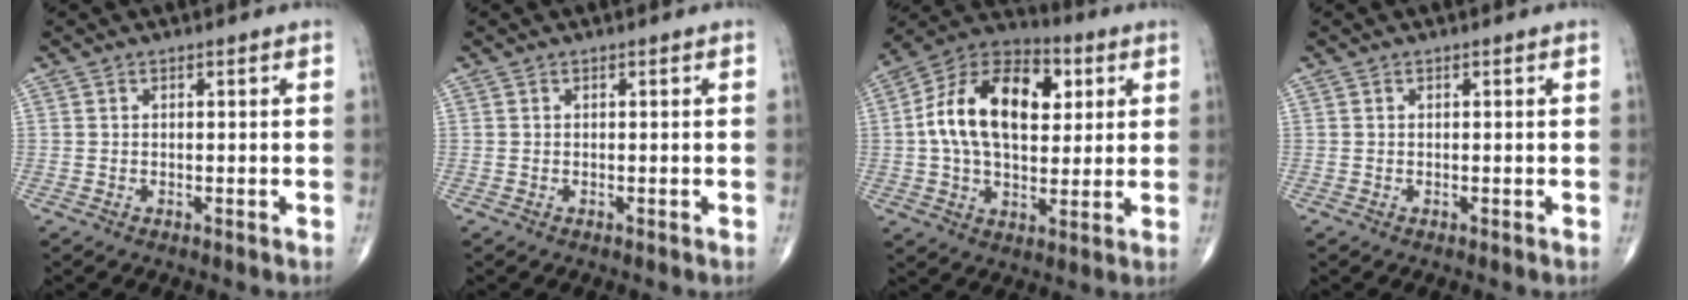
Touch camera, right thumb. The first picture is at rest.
{"total": 0.0}
{"total": 20.0, "force": [3.9, 12.2, 15.3], "torque": [-0.238, 0.012, 0.058]}
{"total": 0.0}